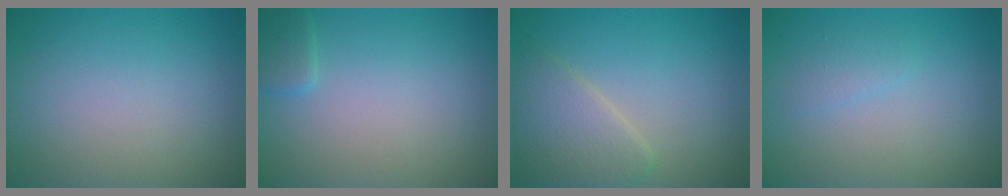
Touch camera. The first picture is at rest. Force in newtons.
{"total": 1.5, "press": 1.5, "slide": 0.1}
{"total": 3.8, "press": 3.8, "slide": 0.2}
{"total": 1.0, "press": 1.0, "slide": 0.0}